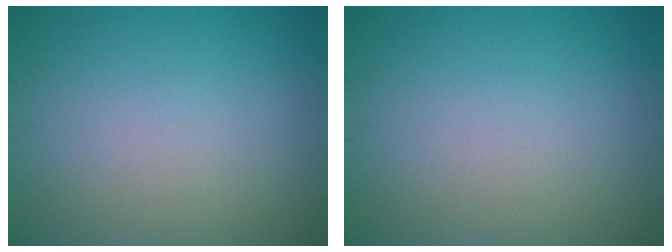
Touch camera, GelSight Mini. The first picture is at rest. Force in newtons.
{"total": 0.0}